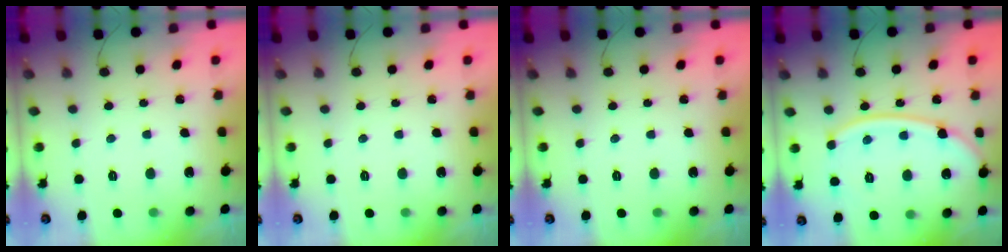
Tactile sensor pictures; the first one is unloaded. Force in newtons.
{"total": 0.0}
{"total": 0.0}
{"total": 12.0, "press": 11.9, "slide": 1.5}